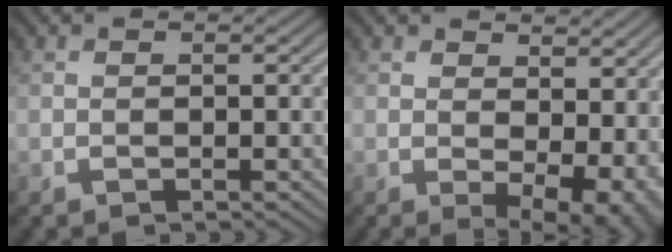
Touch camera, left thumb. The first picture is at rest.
{"total": 8.0, "force": [1.3, 4.3, 6.6], "torque": [-0.091, -0.011, 0.032]}